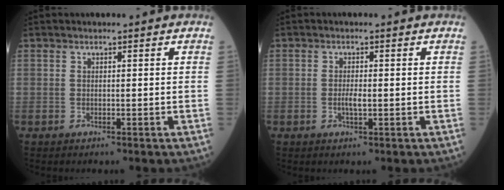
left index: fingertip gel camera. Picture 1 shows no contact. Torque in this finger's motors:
{"motor_torque": [0.11, 0.08, 0.03, 0.02]}